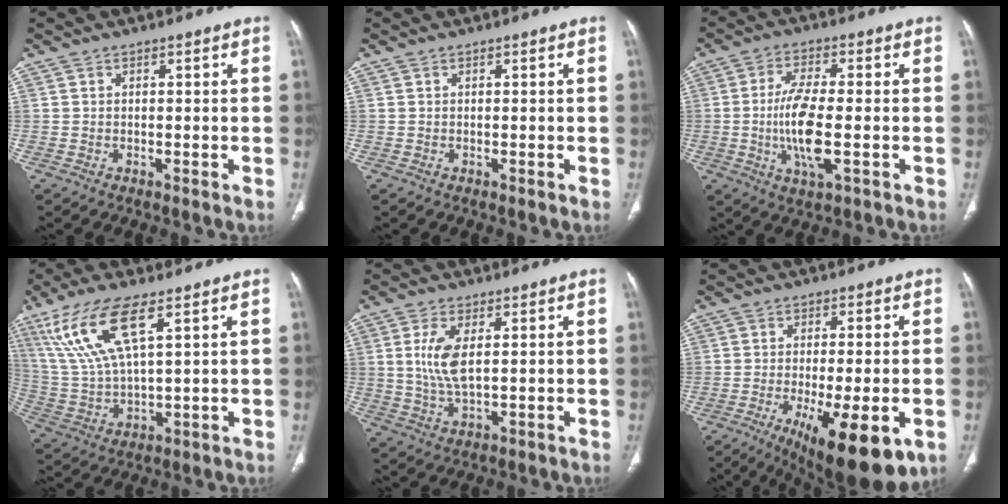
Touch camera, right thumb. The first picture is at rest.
{"total": 0.0}
{"total": 10.0, "force": [-1.4, 2.9, 9.5], "torque": [-0.196, -0.004, -0.026]}
{"total": 14.3, "force": [7.1, 4.1, 11.7], "torque": [-0.255, -0.024, 0.149]}
{"total": 7.0, "force": [1.5, 2.8, 6.2], "torque": [-0.139, -0.011, 0.035]}
{"total": 17.2, "force": [-6.9, 5.5, 14.8], "torque": [-0.196, -0.009, -0.091]}